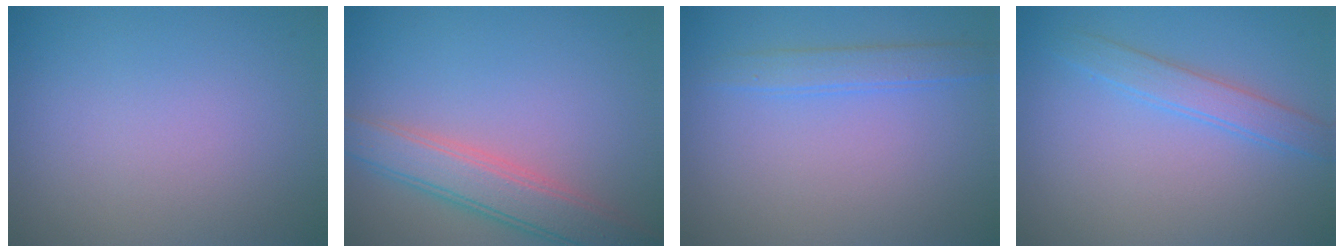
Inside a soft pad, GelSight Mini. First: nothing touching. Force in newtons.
{"total": 4.8, "press": 4.8, "slide": 0.1}
{"total": 1.9, "press": 1.9, "slide": 0.1}
{"total": 2.3, "press": 2.3, "slide": 0.0}